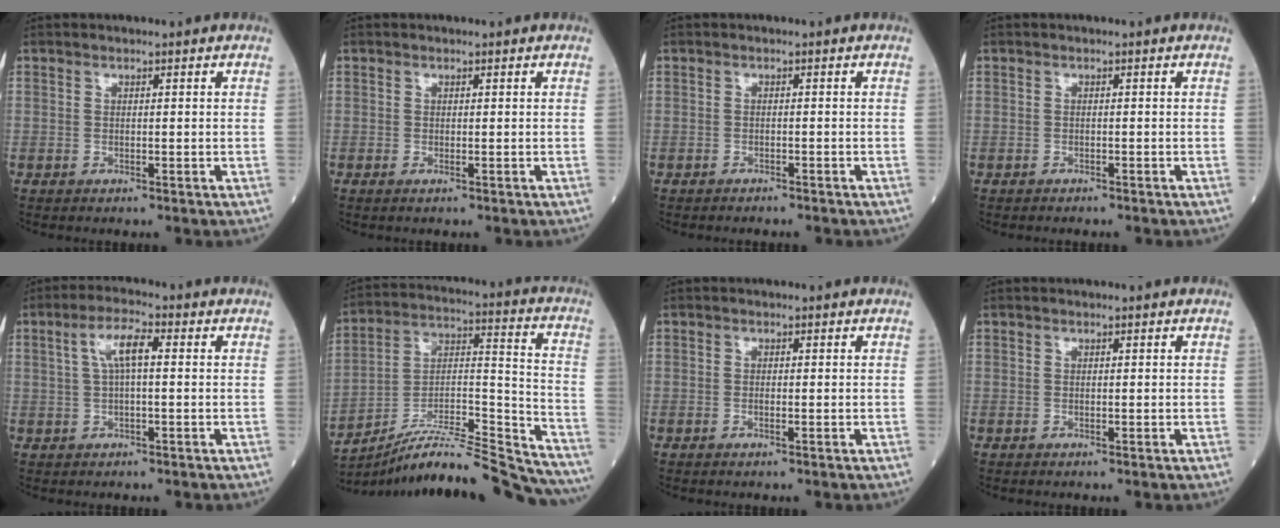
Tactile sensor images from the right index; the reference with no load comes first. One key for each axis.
{"total": 0.0}
{"total": 2.3, "fx": -2.2, "fy": 0.4, "fz": 0.6, "tx": -0.011, "ty": -0.003, "tz": -0.027}
{"total": 1.4, "fx": -1.2, "fy": 0.2, "fz": 0.5, "tx": -0.012, "ty": -0.003, "tz": -0.016}
{"total": 4.8, "fx": 0.8, "fy": 1.1, "fz": 4.6, "tx": -0.092, "ty": 0.019, "tz": 0.016}
{"total": 24.3, "fx": -23.0, "fy": 0.4, "fz": 7.8, "tx": -0.108, "ty": 0.021, "tz": -0.355}
{"total": 0.6, "fx": -0.1, "fy": 0.0, "fz": 0.6, "tx": -0.015, "ty": -0.001, "tz": 0.001}
{"total": 0.0}